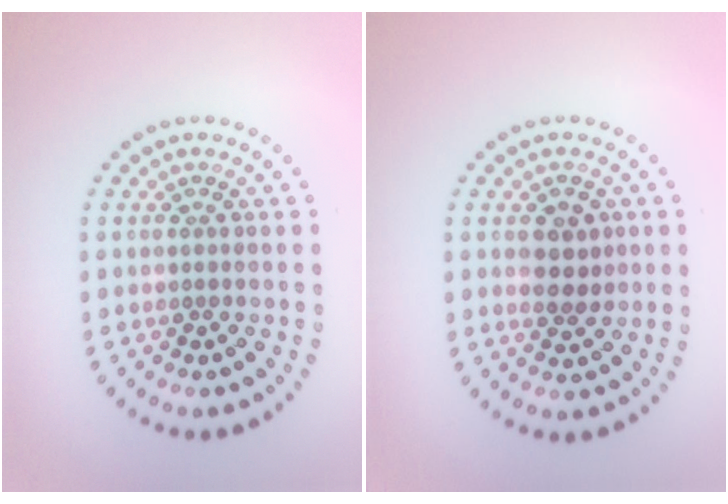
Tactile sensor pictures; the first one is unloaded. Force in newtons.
{"total": 2.8, "press": 2.8, "slide": 0.4}